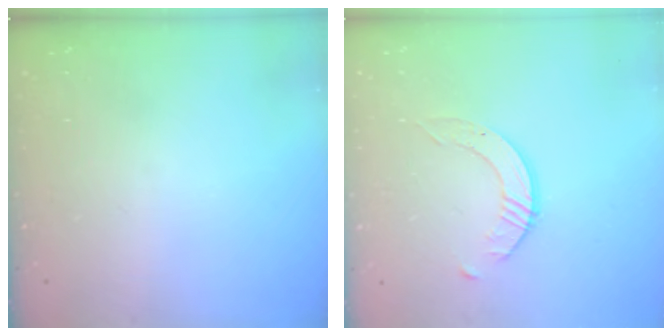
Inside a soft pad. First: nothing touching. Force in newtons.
{"total": 1.6, "press": 1.6, "slide": 0.2}